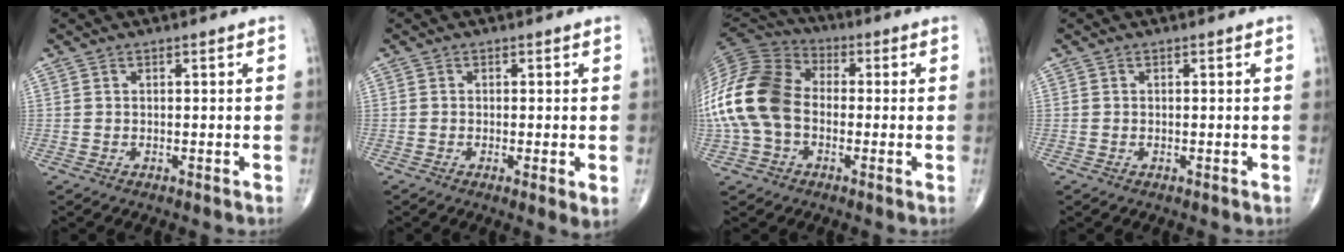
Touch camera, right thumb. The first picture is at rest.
{"total": 2.8, "force": [-0.4, 0.5, 2.7], "torque": [-0.053, -0.012, -0.013]}
{"total": 18.5, "force": [-1.8, 13.1, 12.9], "torque": [-0.283, 0.034, -0.041]}
{"total": 0.0}